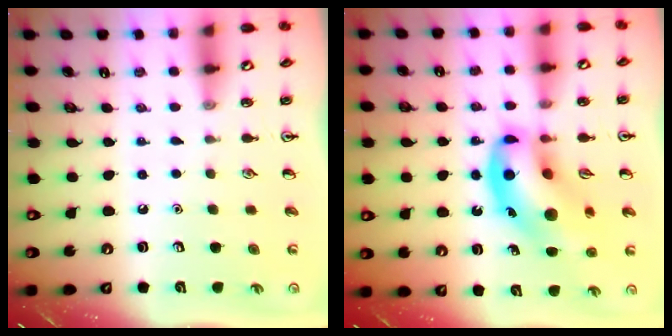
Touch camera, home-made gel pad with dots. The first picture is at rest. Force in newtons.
{"total": 17.3, "press": 17.0, "slide": 3.3}